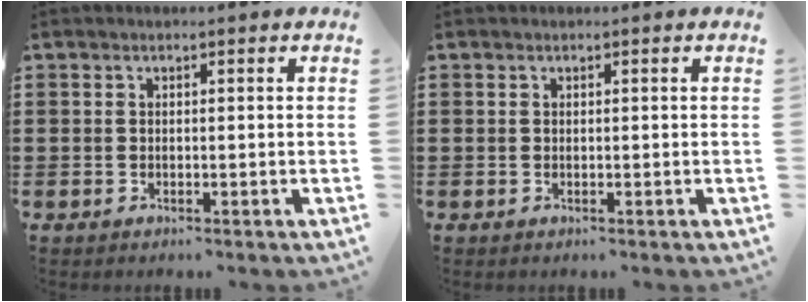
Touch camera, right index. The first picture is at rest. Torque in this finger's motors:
{"motor_torque": [0.00, 0.00, 0.01, -0.01]}